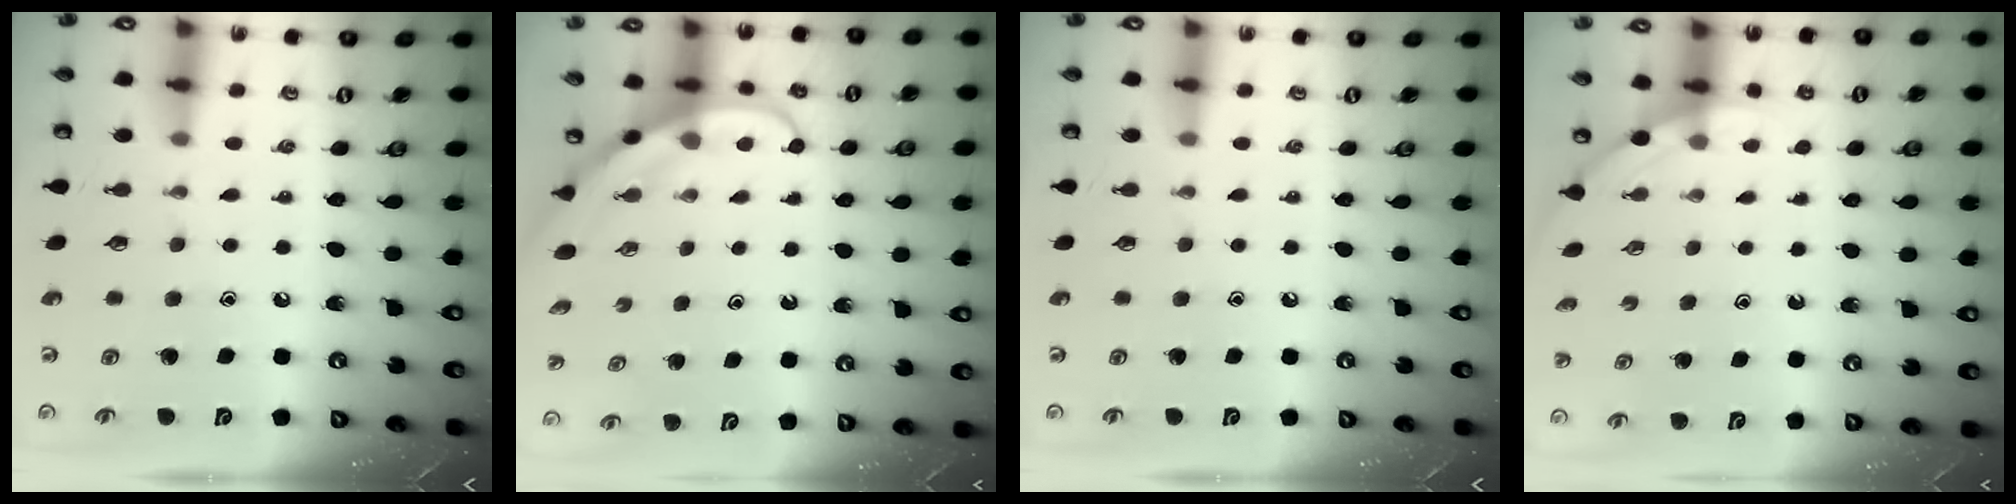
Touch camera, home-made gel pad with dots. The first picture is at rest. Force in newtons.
{"total": 4.0, "press": 3.9, "slide": 0.3}
{"total": 0.0}
{"total": 1.7, "press": 1.7, "slide": 0.0}